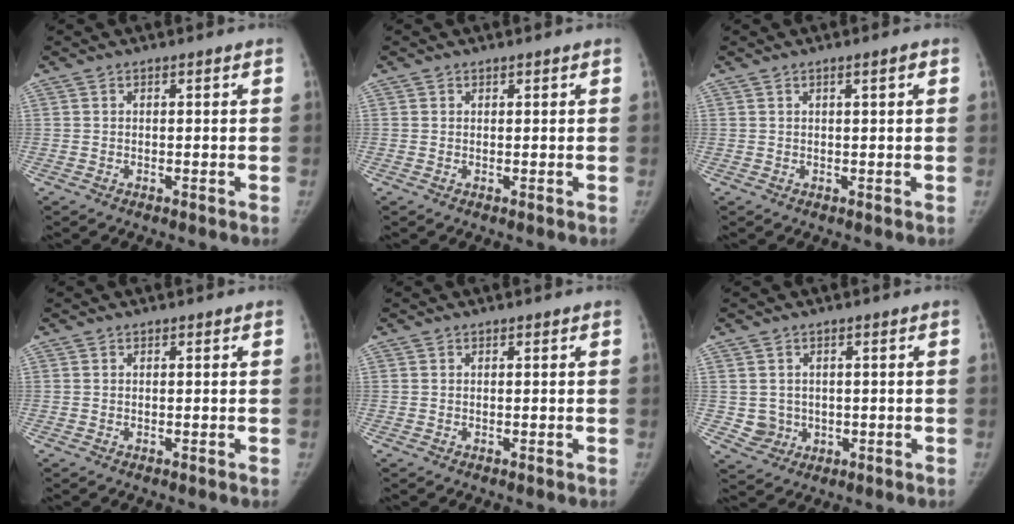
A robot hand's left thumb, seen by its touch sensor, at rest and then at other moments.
{"total": 0.0}
{"total": 1.3, "force": [0.6, 0.1, 1.2], "torque": [-0.020, 0.001, 0.008]}
{"total": 0.0}
{"total": 0.0}
{"total": 4.1, "force": [0.2, 3.9, 1.2], "torque": [-0.001, -0.001, 0.014]}